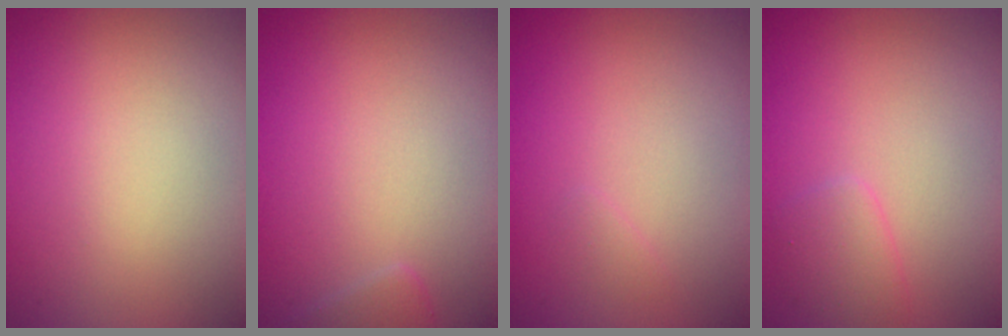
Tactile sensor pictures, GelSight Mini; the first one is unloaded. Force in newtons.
{"total": 0.9, "press": 0.9, "slide": 0.0}
{"total": 0.6, "press": 0.6, "slide": 0.1}
{"total": 1.7, "press": 1.7, "slide": 0.0}